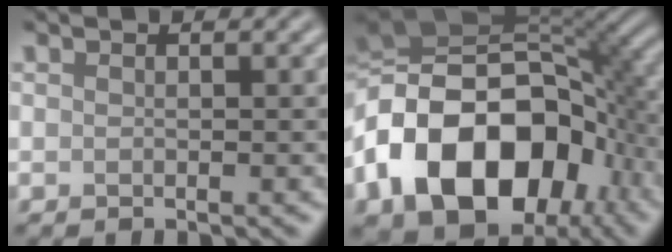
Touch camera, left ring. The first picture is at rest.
{"total": 17.9, "force": [-5.0, 12.3, 12.0], "torque": [-0.226, 0.001, -0.098]}